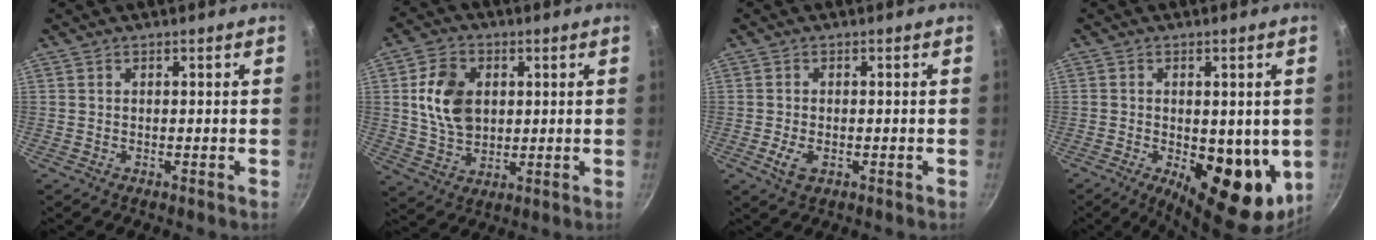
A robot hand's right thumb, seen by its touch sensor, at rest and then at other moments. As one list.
[{"total": 11.4, "force": [2.0, 8.1, 7.8], "torque": [-0.126, -0.004, 0.040]}, {"total": 3.5, "force": [-1.0, 2.0, 2.7], "torque": [-0.050, -0.002, -0.017]}, {"total": 15.3, "force": [-2.5, 7.4, 13.1], "torque": [-0.150, -0.026, -0.023]}]